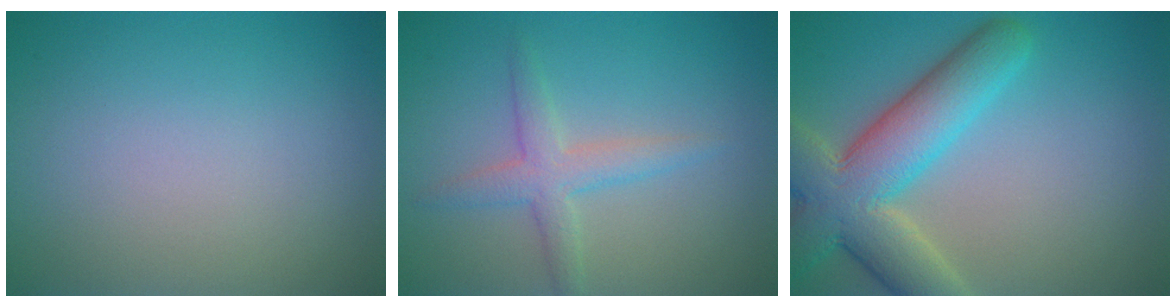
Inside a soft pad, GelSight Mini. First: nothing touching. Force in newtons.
{"total": 2.8, "press": 2.8, "slide": 0.1}
{"total": 9.0, "press": 9.0, "slide": 0.6}